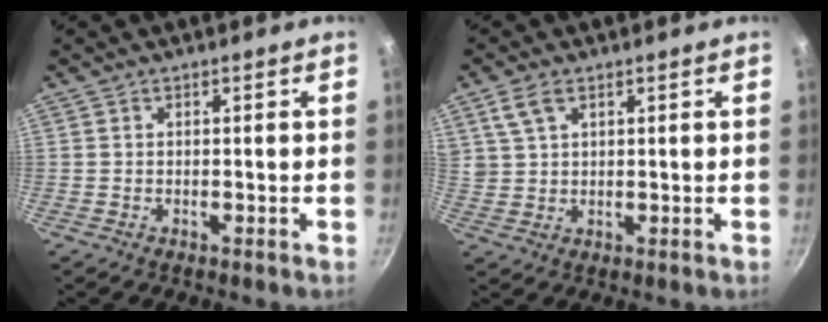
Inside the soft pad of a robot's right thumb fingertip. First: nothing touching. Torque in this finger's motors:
{"motor_torque": [0.03, 0.04, 0.45, 0.42, 0.19]}